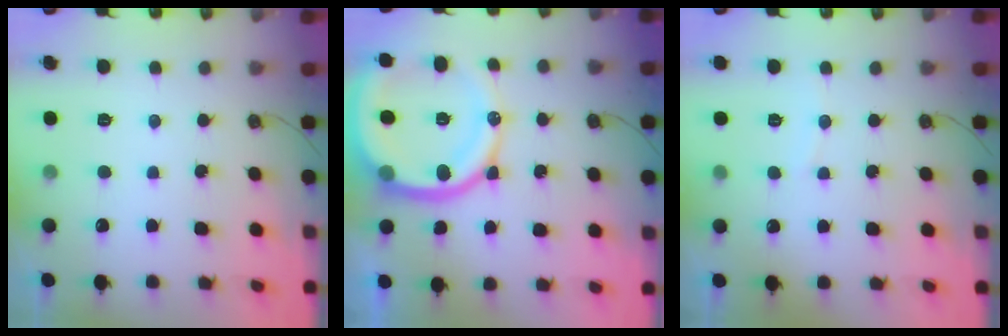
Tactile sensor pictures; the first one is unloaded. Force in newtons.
{"total": 19.4, "press": 19.3, "slide": 2.4}
{"total": 2.4, "press": 2.4, "slide": 0.3}